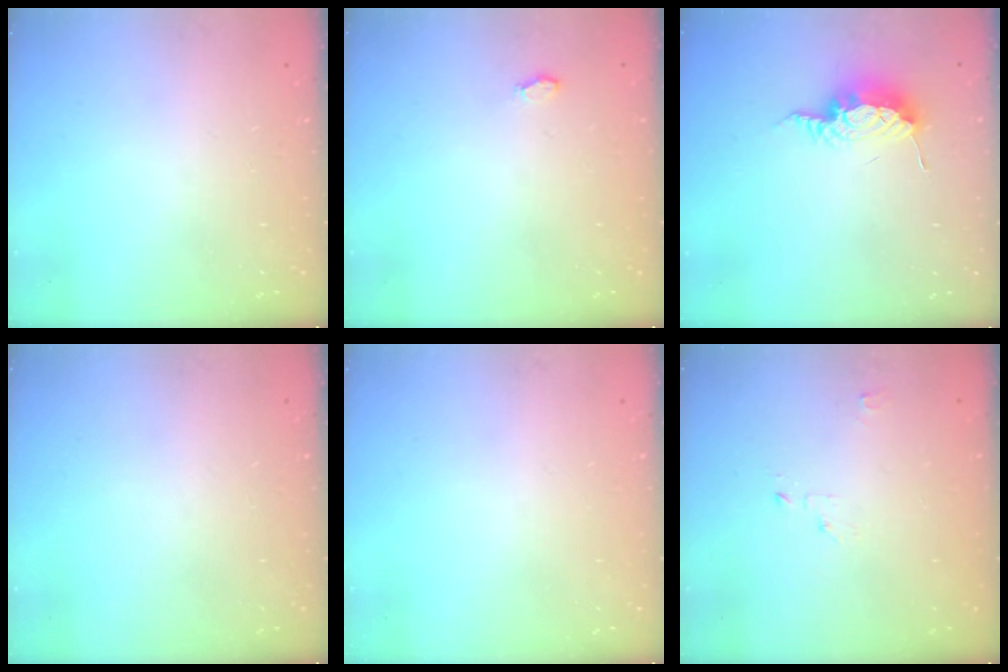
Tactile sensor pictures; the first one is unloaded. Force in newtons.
{"total": 3.5, "press": 3.5, "slide": 0.5}
{"total": 8.4, "press": 8.4, "slide": 0.4}
{"total": 0.0}
{"total": 0.0}
{"total": 2.1, "press": 2.1, "slide": 0.2}